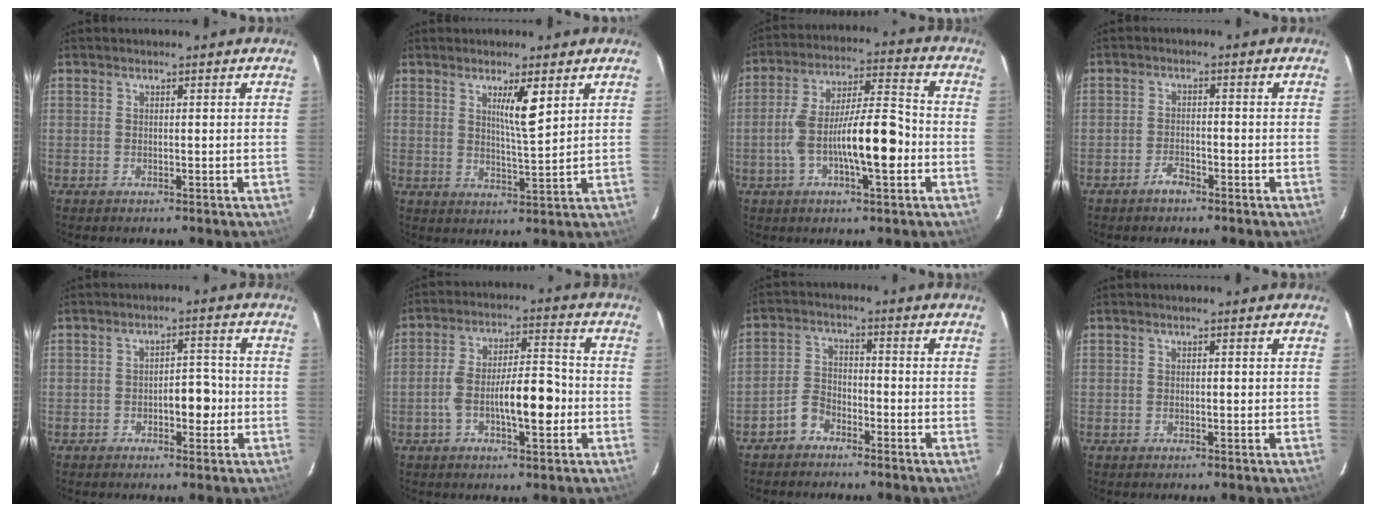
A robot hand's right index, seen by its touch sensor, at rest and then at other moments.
{"total": 5.6, "force": [2.5, 0.2, 5.0], "torque": [-0.085, -0.008, 0.044]}
{"total": 14.2, "force": [-3.3, 2.8, 13.5], "torque": [-0.243, 0.019, -0.056]}
{"total": 2.7, "force": [-2.0, 1.1, 1.4], "torque": [-0.028, 0.003, -0.034]}
{"total": 4.9, "force": [-1.3, 2.2, 4.2], "torque": [-0.057, 0.014, -0.016]}
{"total": 11.1, "force": [-2.6, 3.0, 10.4], "torque": [-0.187, 0.022, -0.040]}
{"total": 4.3, "force": [-3.0, 2.6, 1.8], "torque": [-0.045, 0.012, -0.060]}
{"total": 1.1, "force": [-0.1, 0.4, 1.0], "torque": [-0.022, 0.002, 0.000]}